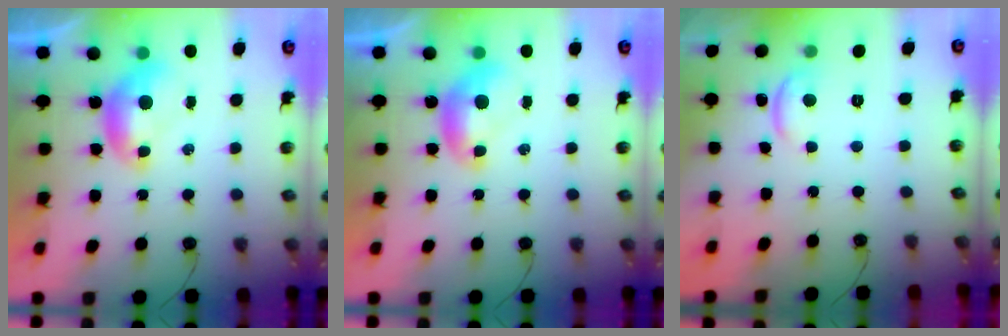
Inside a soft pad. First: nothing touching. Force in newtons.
{"total": 0.0}
{"total": 1.7, "press": 1.7, "slide": 0.4}